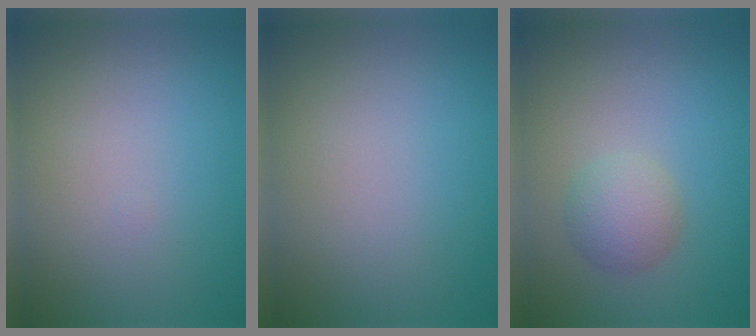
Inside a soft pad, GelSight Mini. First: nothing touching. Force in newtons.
{"total": 0.0}
{"total": 2.7, "press": 2.7, "slide": 0.1}